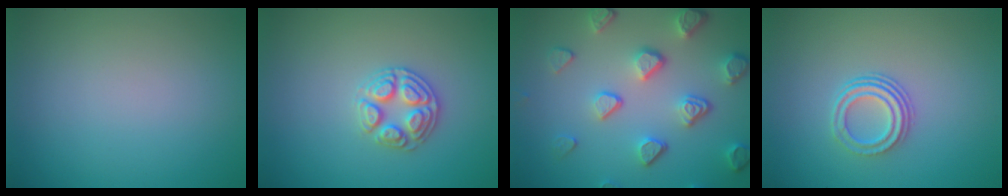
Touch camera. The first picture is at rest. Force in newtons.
{"total": 2.9, "press": 2.9, "slide": 0.1}
{"total": 5.0, "press": 3.9, "slide": 3.1}
{"total": 3.0, "press": 2.2, "slide": 2.1}